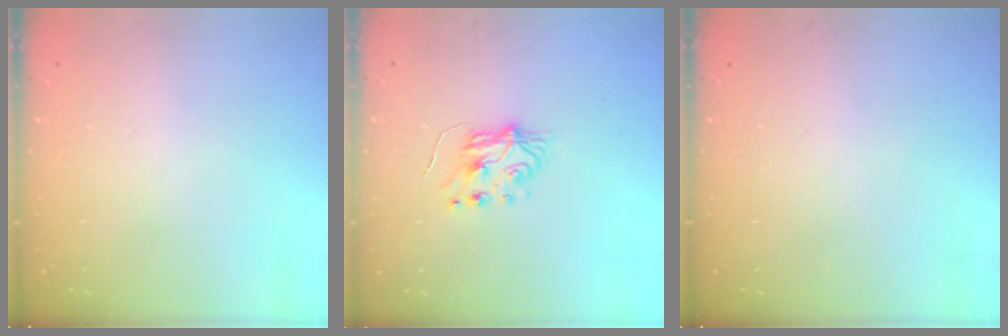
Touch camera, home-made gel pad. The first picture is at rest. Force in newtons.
{"total": 5.2, "press": 5.1, "slide": 0.7}
{"total": 0.0}